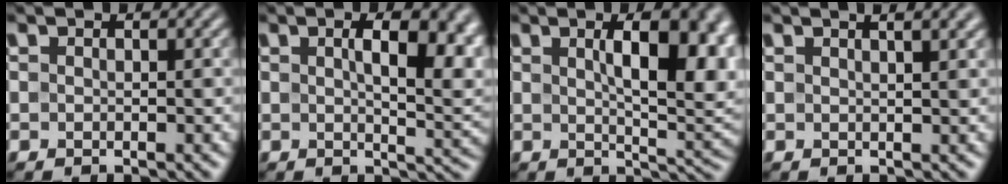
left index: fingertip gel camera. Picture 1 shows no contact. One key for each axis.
{"total": 7.8, "fx": 2.2, "fy": 3.1, "fz": 6.9, "tx": -0.083, "ty": 0.004, "tz": 0.035}
{"total": 9.6, "fx": 2.3, "fy": 3.4, "fz": 8.6, "tx": -0.112, "ty": 0.005, "tz": 0.039}
{"total": 4.2, "fx": 2.4, "fy": 1.4, "fz": 3.1, "tx": -0.010, "ty": 0.019, "tz": 0.007}